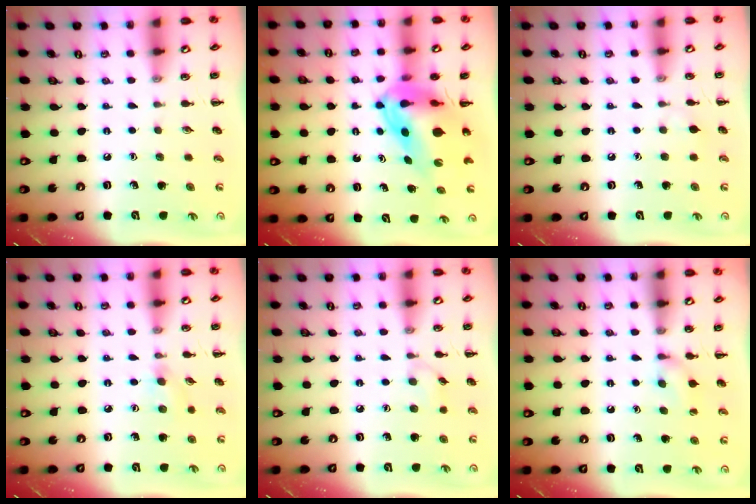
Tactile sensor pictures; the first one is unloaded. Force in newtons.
{"total": 9.3, "press": 8.8, "slide": 3.0}
{"total": 3.7, "press": 3.4, "slide": 1.5}
{"total": 4.8, "press": 4.4, "slide": 1.8}
{"total": 4.9, "press": 4.5, "slide": 1.8}
{"total": 7.1, "press": 6.8, "slide": 2.0}